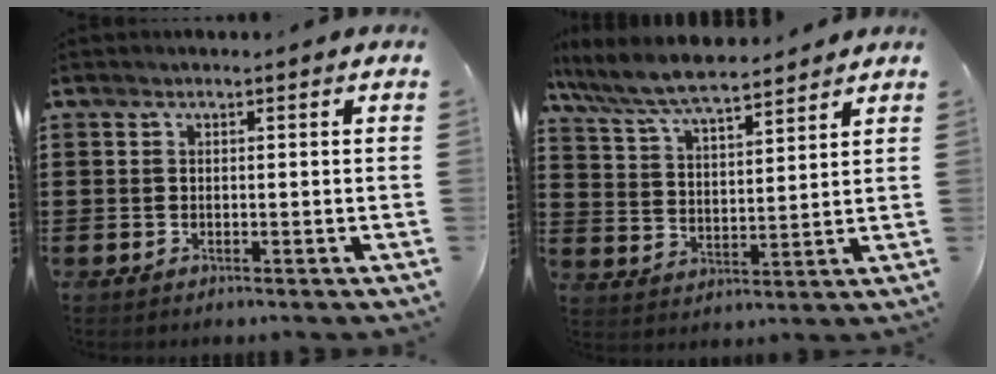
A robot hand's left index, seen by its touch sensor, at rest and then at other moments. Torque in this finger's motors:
{"motor_torque": [0.81, -0.85, 0.74, 0.21]}